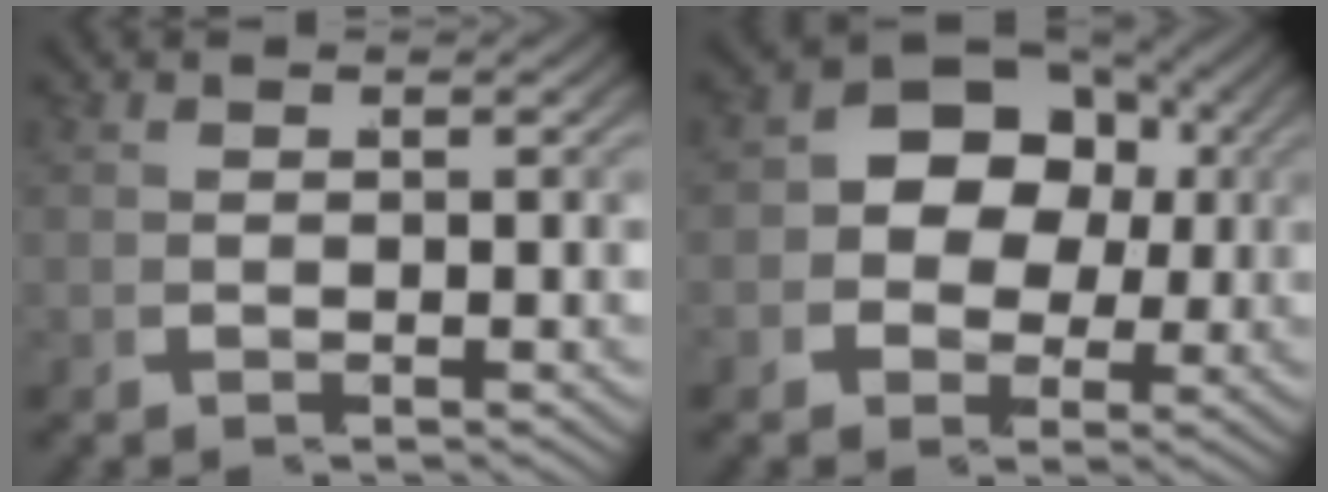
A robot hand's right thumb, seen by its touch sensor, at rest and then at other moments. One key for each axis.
{"total": 7.7, "fx": 0.6, "fy": 6.1, "fz": 4.6, "tx": -0.101, "ty": -0.012, "tz": 0.014}